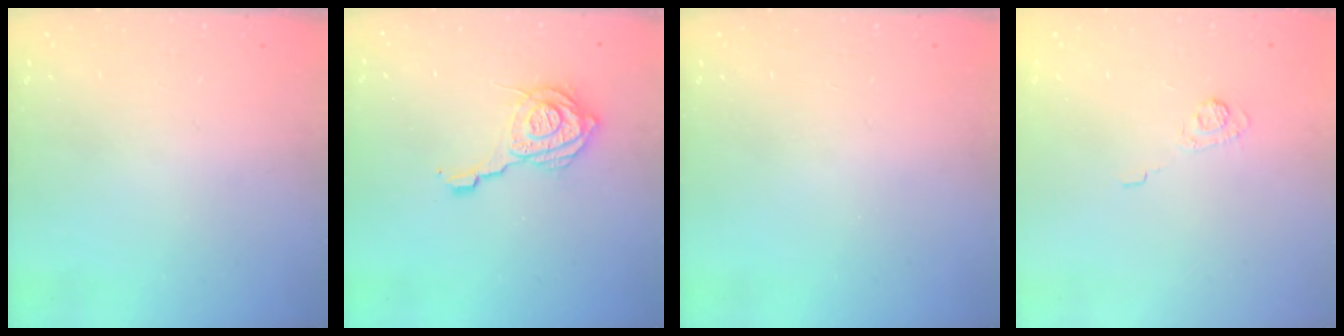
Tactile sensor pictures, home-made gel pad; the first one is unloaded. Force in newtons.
{"total": 14.4, "press": 14.3, "slide": 1.9}
{"total": 0.0}
{"total": 3.6, "press": 3.3, "slide": 1.5}